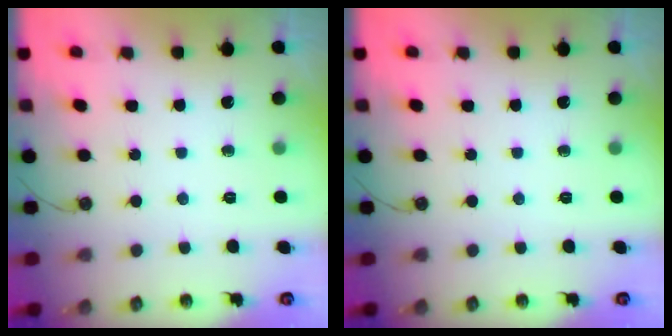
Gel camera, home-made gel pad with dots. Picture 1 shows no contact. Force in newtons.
{"total": 0.0}